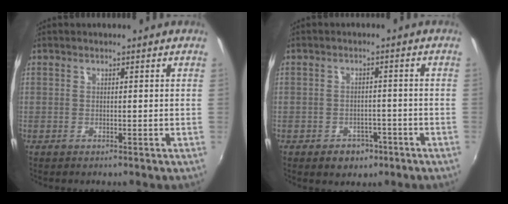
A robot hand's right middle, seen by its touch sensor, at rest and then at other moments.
{"total": 4.9, "force": [-2.9, 3.6, 1.7], "torque": [-0.048, 0.001, -0.029]}